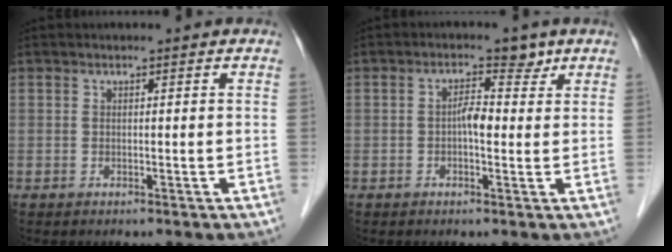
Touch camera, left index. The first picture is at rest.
{"total": 3.2, "force": [0.7, 1.7, 2.5], "torque": [-0.045, 0.020, 0.008]}